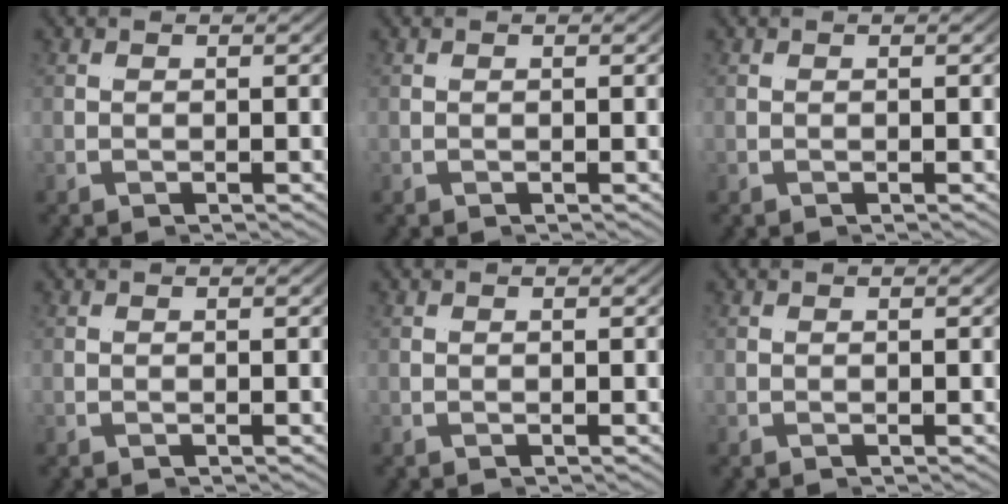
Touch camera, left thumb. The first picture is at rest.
{"total": 0.0}
{"total": 0.0}
{"total": 0.0}
{"total": 0.0}
{"total": 0.0}